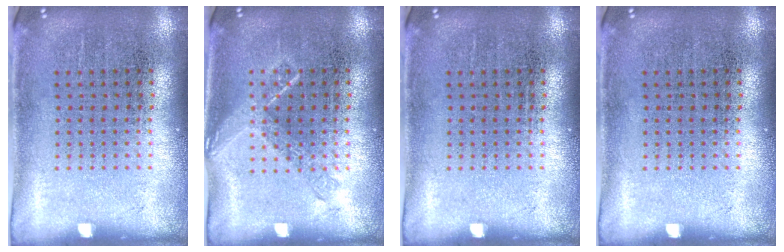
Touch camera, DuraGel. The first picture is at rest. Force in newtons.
{"total": 1.1, "press": 1.1, "slide": 0.2}
{"total": 0.0}
{"total": 0.0}